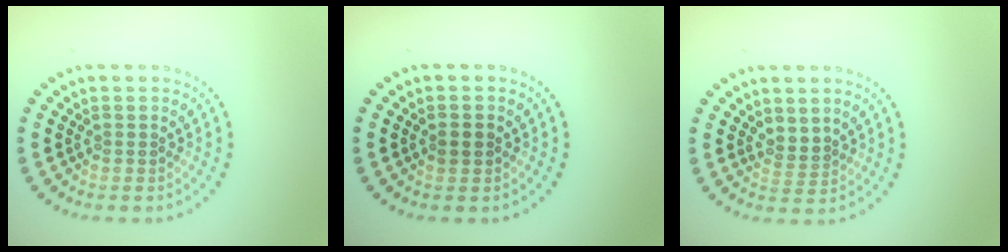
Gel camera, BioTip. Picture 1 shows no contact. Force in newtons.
{"total": 1.2, "press": 1.2, "slide": 0.1}
{"total": 1.5, "press": 1.1, "slide": 1.0}